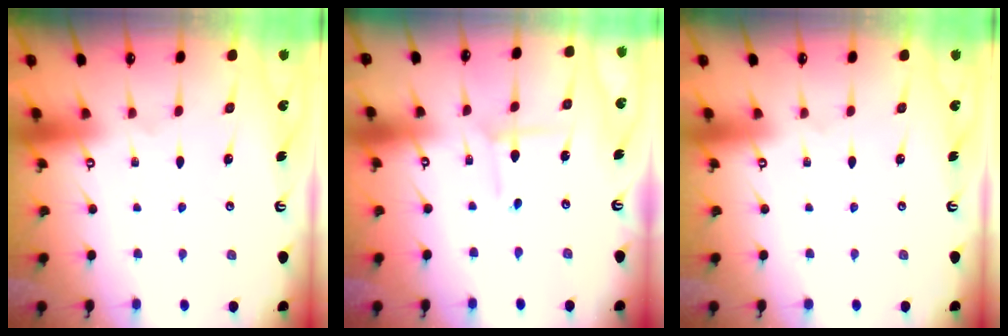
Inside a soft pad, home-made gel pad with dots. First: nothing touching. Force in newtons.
{"total": 2.8, "press": 2.8, "slide": 0.3}
{"total": 0.0}